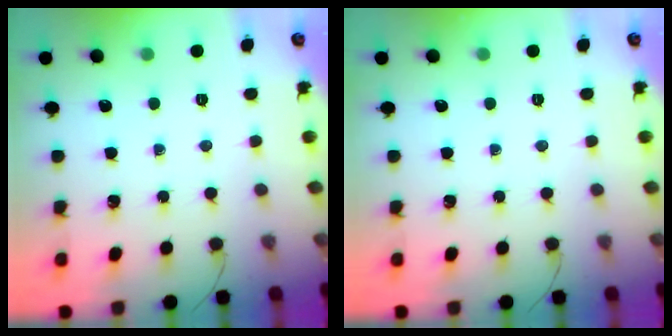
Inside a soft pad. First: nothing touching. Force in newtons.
{"total": 0.0}